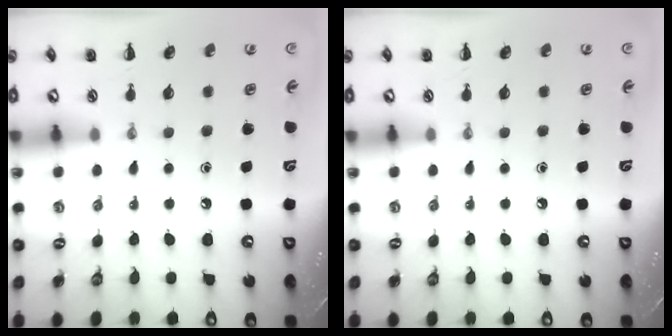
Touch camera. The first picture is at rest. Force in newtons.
{"total": 0.0}